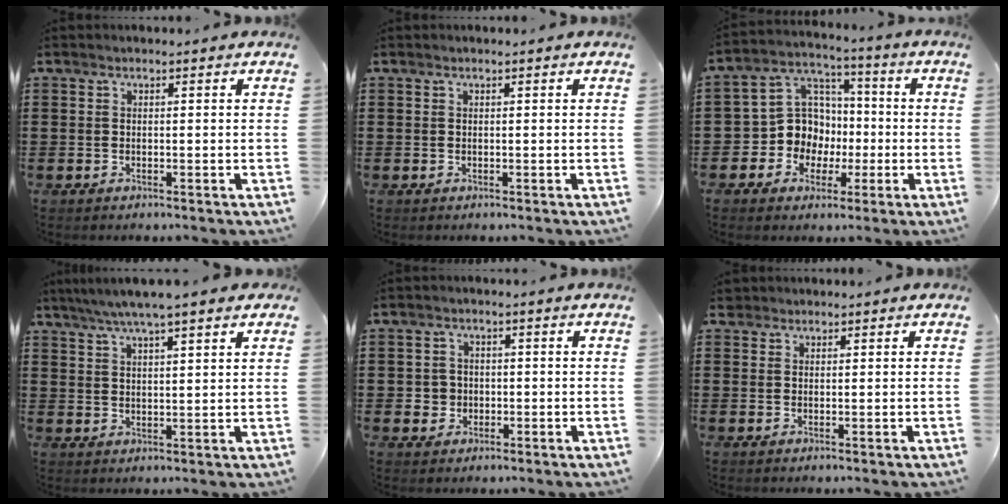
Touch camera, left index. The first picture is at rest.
{"total": 0.0}
{"total": 9.4, "force": [-1.4, 9.0, 2.4], "torque": [-0.092, 0.008, -0.024]}
{"total": 5.3, "force": [4.2, 0.2, 3.2], "torque": [-0.073, -0.006, 0.072]}
{"total": 2.6, "force": [-0.3, 2.5, 0.6], "torque": [-0.024, 0.006, -0.010]}
{"total": 1.4, "force": [1.1, 0.8, 0.2], "torque": [-0.008, 0.005, 0.022]}